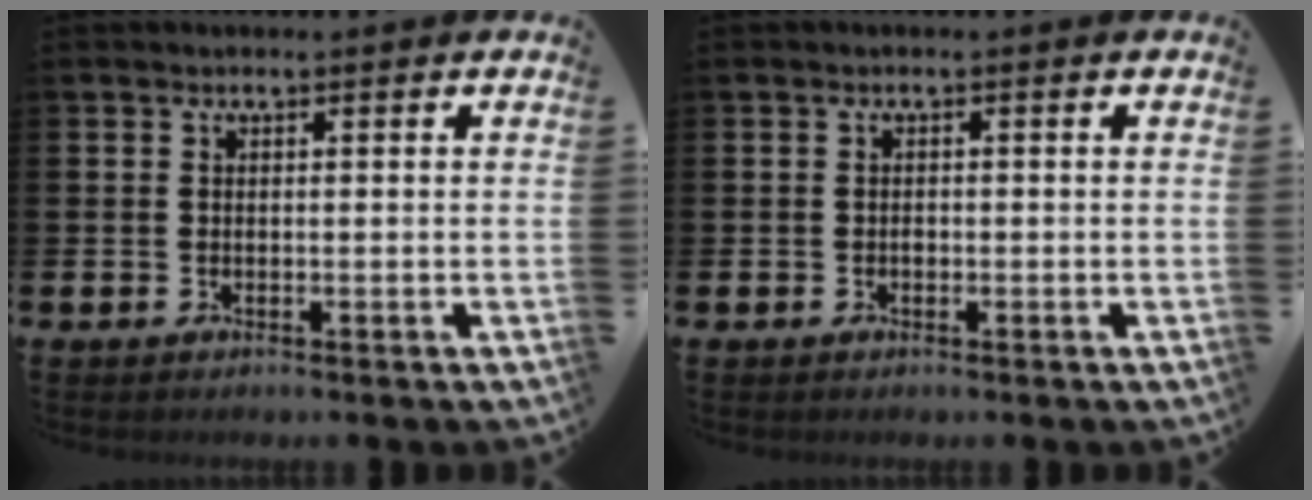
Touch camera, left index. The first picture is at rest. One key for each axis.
{"total": 0.6, "fx": -0.2, "fy": 0.4, "fz": 0.3, "tx": -0.004, "ty": 0.002, "tz": -0.005}